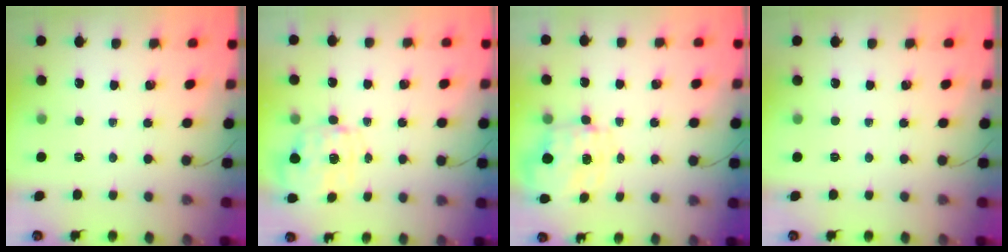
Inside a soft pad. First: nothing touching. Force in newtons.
{"total": 2.8, "press": 2.7, "slide": 0.9}
{"total": 3.0, "press": 2.7, "slide": 1.2}
{"total": 0.0}